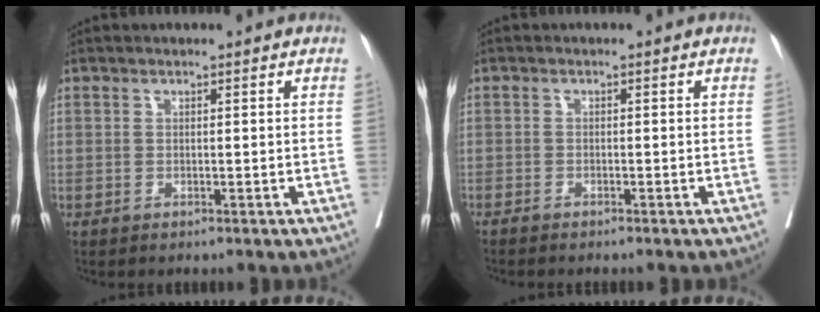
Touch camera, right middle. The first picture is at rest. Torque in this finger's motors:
{"motor_torque": [0.42, -0.30, 0.95, 0.12]}